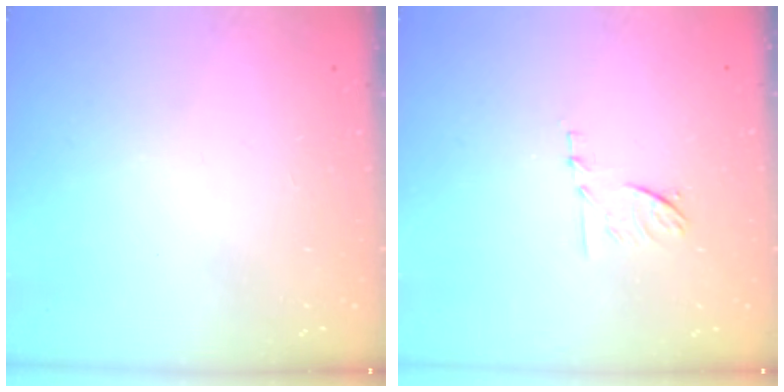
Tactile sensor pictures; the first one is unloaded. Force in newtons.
{"total": 6.9, "press": 6.8, "slide": 1.0}